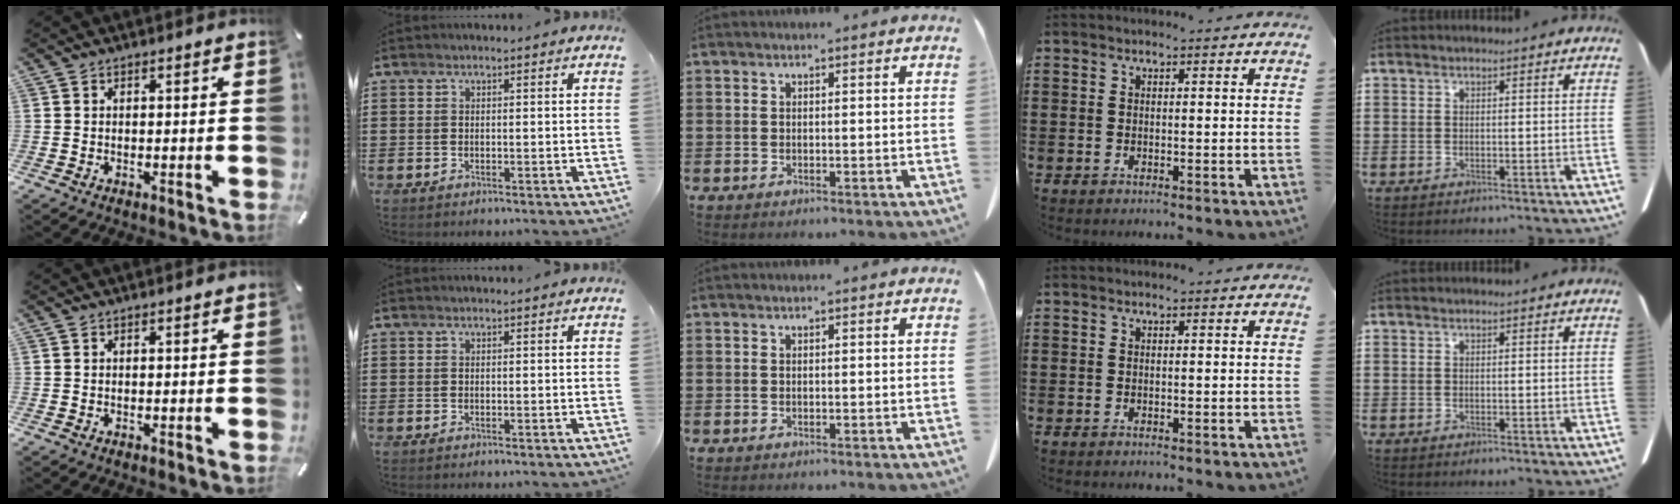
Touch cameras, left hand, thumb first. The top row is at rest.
{}